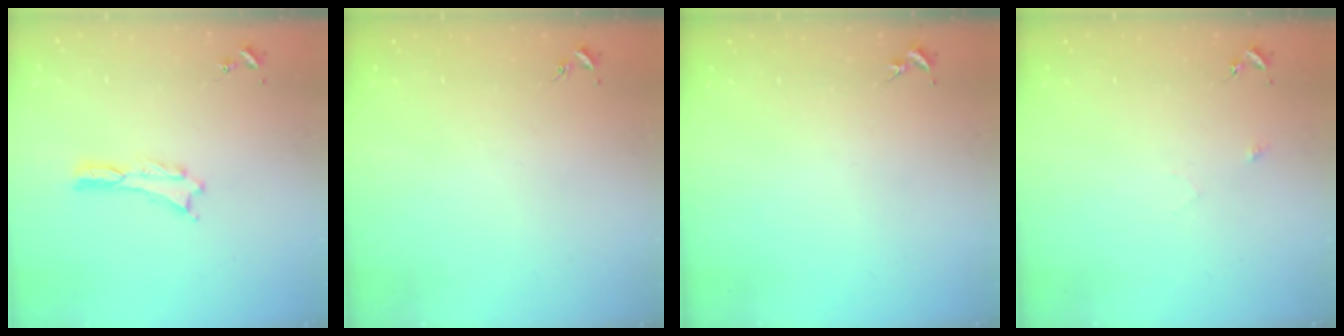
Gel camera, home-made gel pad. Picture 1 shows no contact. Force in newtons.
{"total": 0.0}
{"total": 0.0}
{"total": 2.5, "press": 2.5, "slide": 0.2}